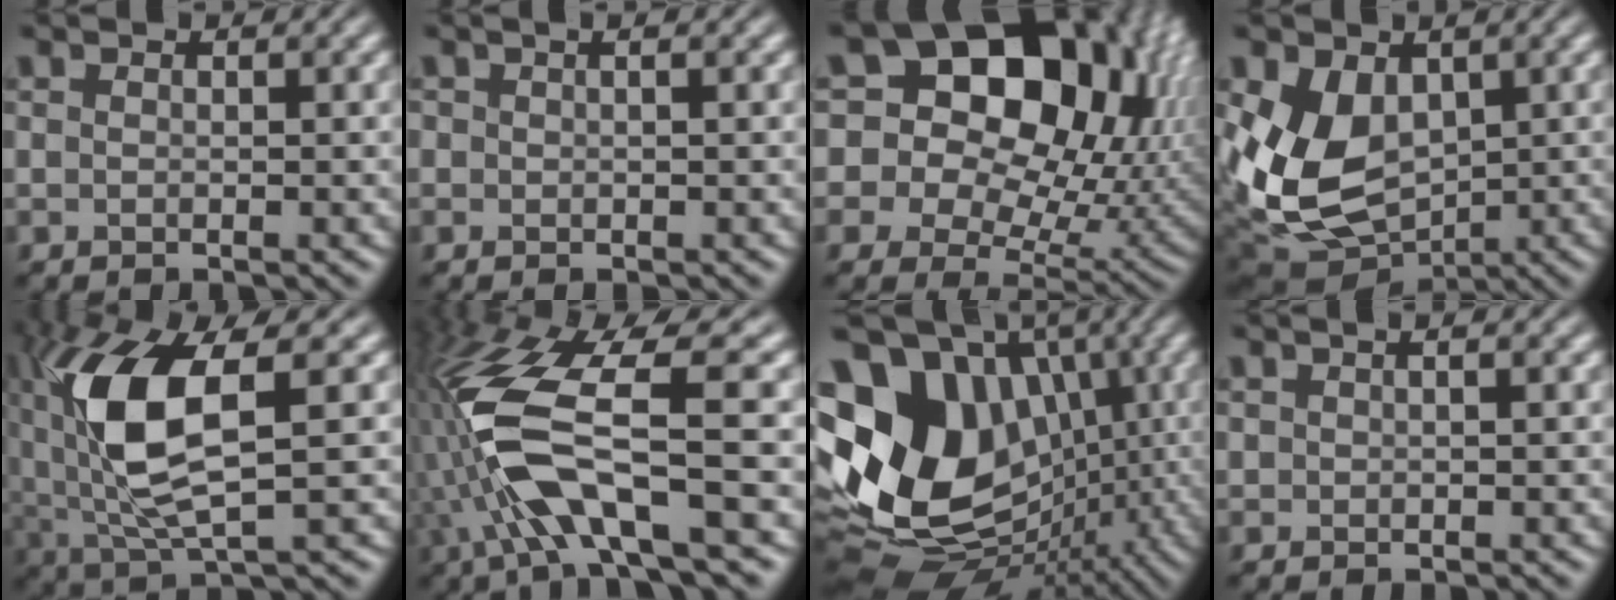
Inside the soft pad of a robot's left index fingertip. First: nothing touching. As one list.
[{"total": 0.8, "force": [0.4, 0.3, 0.6], "torque": [0.000, 0.003, -0.001]}, {"total": 18.5, "force": [6.4, 13.3, 11.1], "torque": [-0.180, 0.053, 0.119]}, {"total": 7.5, "force": [-0.1, 5.3, 5.3], "torque": [-0.126, -0.018, 0.015]}, {"total": 9.3, "force": [1.6, 2.8, 8.7], "torque": [-0.188, 0.000, 0.047]}, {"total": 10.1, "force": [-2.2, 2.8, 9.5], "torque": [-0.205, 0.014, -0.038]}, {"total": 15.3, "force": [0.7, 11.8, 9.8], "torque": [-0.204, 0.026, 0.012]}, {"total": 1.2, "force": [0.7, 0.5, 0.8], "torque": [-0.002, 0.006, -0.001]}]